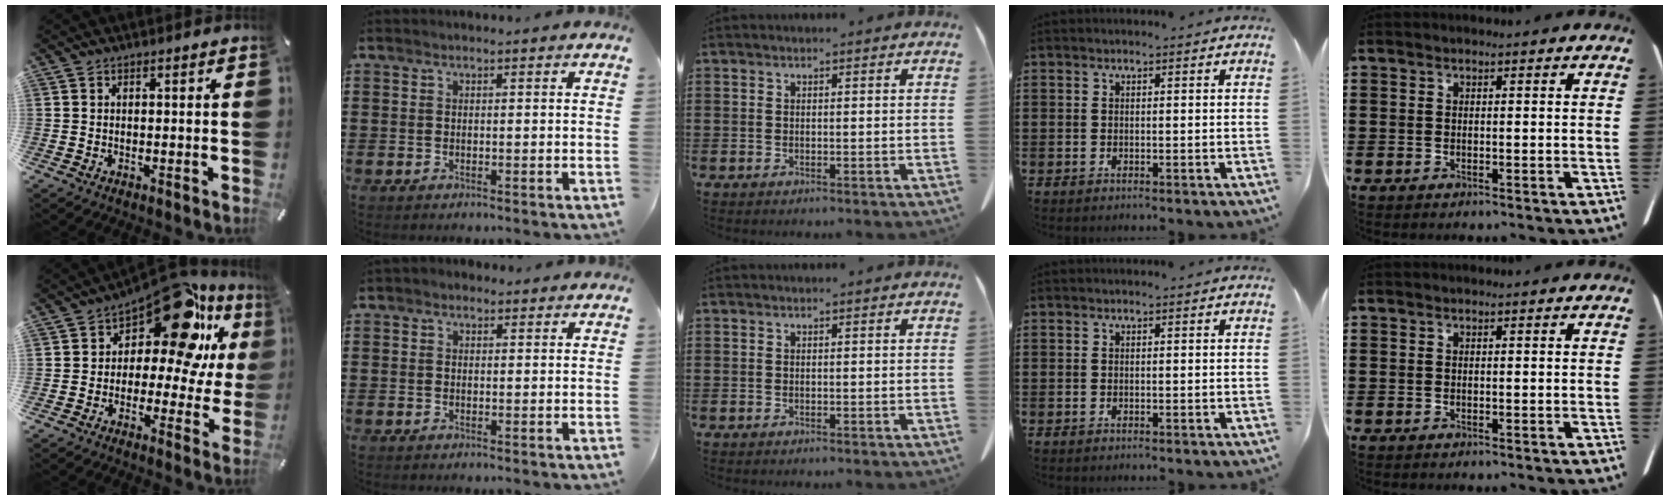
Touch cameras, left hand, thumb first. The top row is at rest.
{"thumb": {"total": 17.2, "force": [9.6, 8.0, 11.9], "torque": [-0.172, -0.073, 0.161]}, "index": {"total": 1.3, "force": [0.9, 0.9, 0.3], "torque": [-0.008, 0.007, 0.016]}}